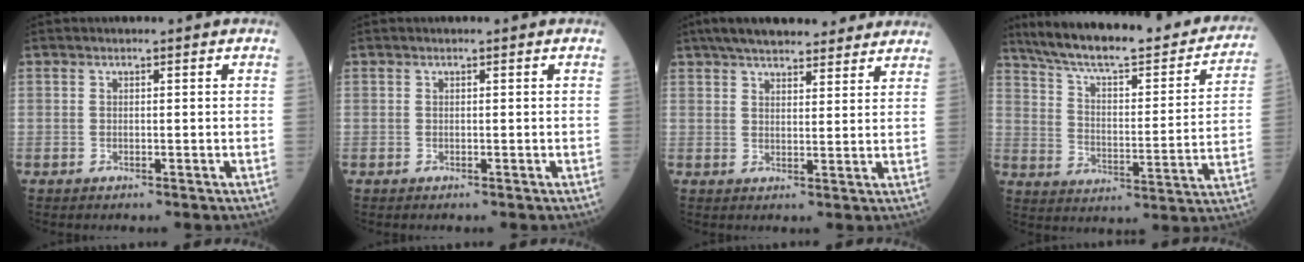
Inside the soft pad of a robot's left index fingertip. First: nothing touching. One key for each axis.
{"total": 0.0}
{"total": 15.1, "fx": 12.9, "fy": 3.9, "fz": 6.9, "tx": -0.097, "ty": 0.036, "tz": 0.177}
{"total": 26.8, "fx": 22.8, "fy": 5.5, "fz": 13.0, "tx": -0.197, "ty": -0.019, "tz": 0.306}